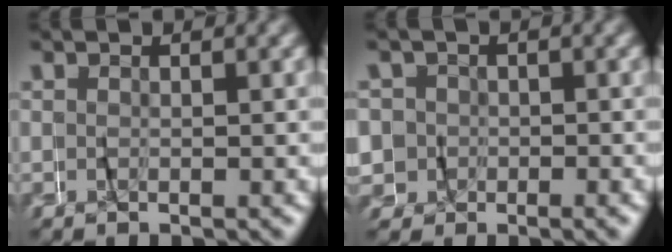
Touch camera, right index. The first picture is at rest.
{"total": 6.4, "force": [0.4, 6.2, 1.7], "torque": [-0.044, 0.004, -0.008]}